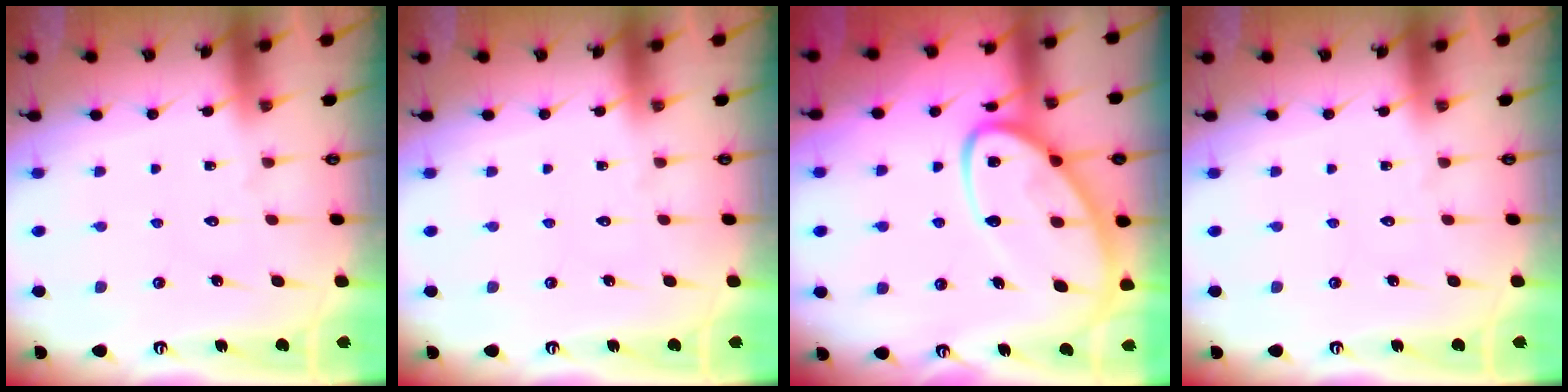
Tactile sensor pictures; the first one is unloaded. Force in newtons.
{"total": 0.0}
{"total": 15.5, "press": 15.4, "slide": 1.5}
{"total": 0.0}